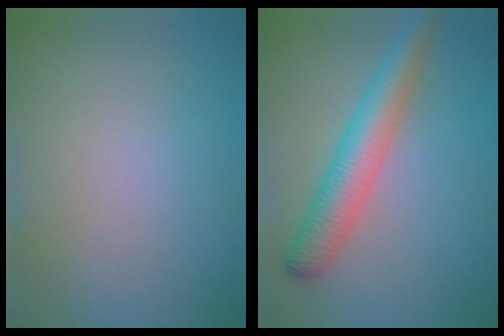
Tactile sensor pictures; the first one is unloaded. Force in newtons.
{"total": 5.0, "press": 5.0, "slide": 0.1}